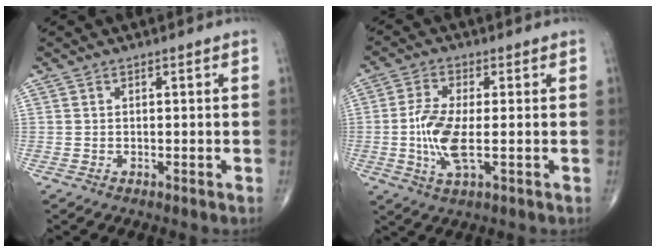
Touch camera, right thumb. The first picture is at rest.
{"total": 8.5, "force": [-0.8, 3.0, 7.8], "torque": [-0.168, -0.010, -0.015]}